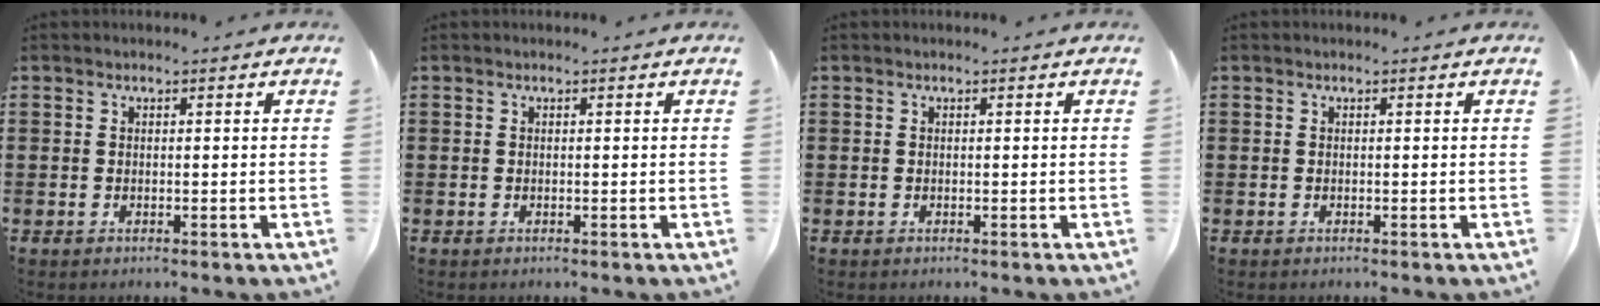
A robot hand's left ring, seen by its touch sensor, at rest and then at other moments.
{"total": 0.0}
{"total": 0.0}
{"total": 0.0}